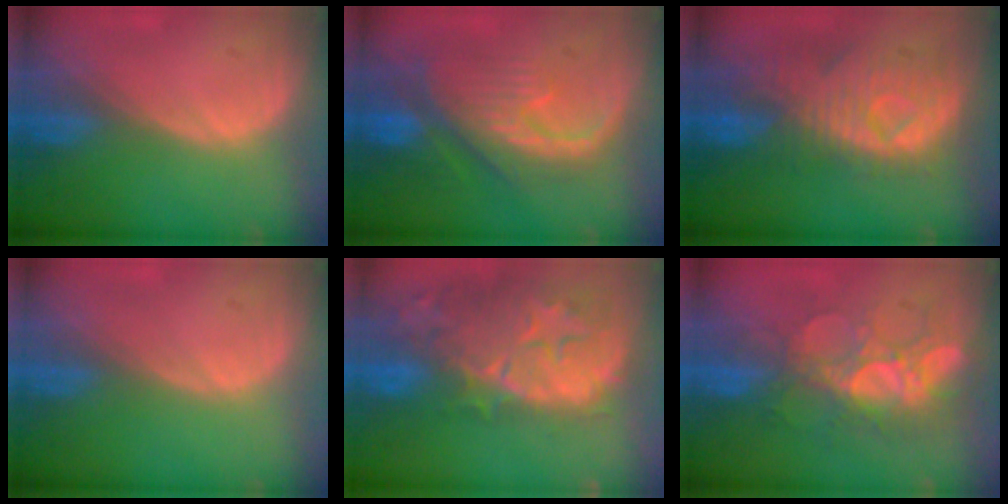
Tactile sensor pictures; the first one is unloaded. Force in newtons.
{"total": 10.3, "press": 9.1, "slide": 4.9}
{"total": 10.2, "press": 9.3, "slide": 4.2}
{"total": 0.0}
{"total": 14.3, "press": 11.9, "slide": 8.0}
{"total": 9.4, "press": 8.5, "slide": 4.0}